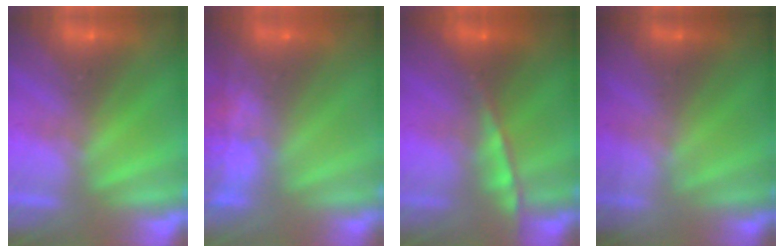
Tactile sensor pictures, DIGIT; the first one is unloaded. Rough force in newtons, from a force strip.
{"total": 7.6}
{"total": 7.6}
{"total": 1.9}